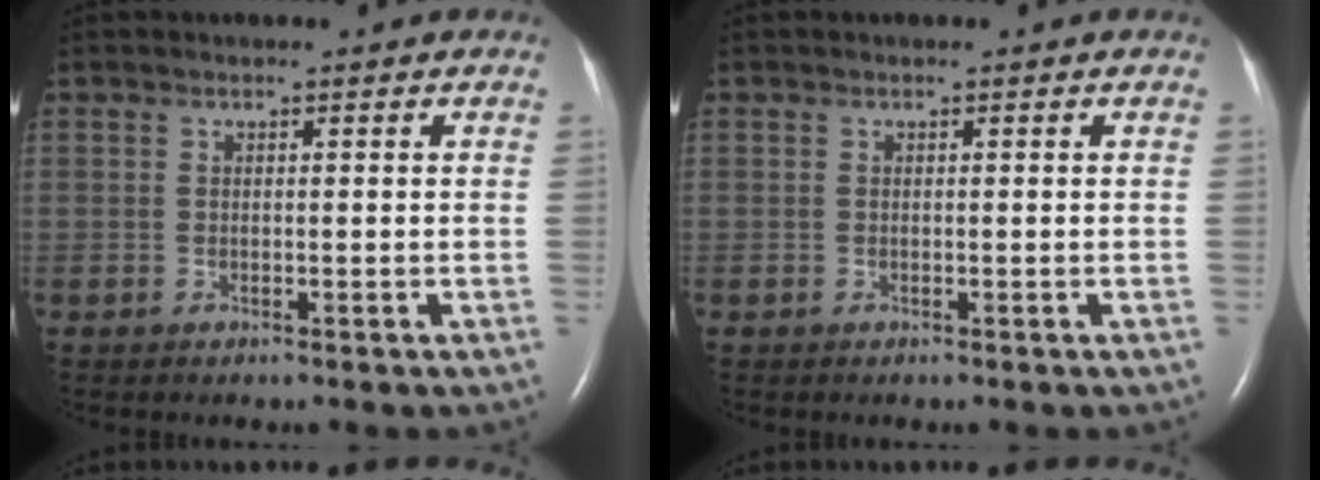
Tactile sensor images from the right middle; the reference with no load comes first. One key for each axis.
{"total": 0.0}